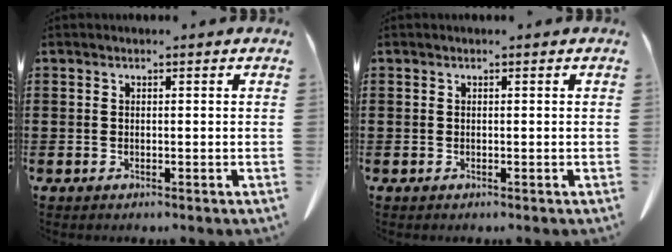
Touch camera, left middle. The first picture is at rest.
{"total": 0.0}